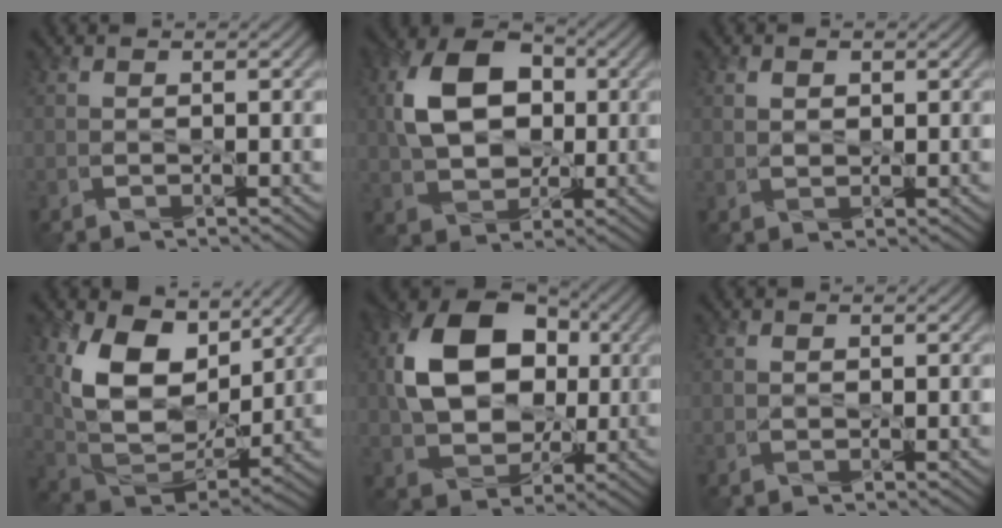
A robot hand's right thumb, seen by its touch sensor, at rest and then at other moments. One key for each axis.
{"total": 10.6, "fx": 1.4, "fy": 7.5, "fz": 7.4, "tx": -0.156, "ty": 0.014, "tz": 0.017}
{"total": 1.6, "fx": 0.7, "fy": 1.1, "fz": 0.9, "tx": -0.020, "ty": -0.002, "tz": 0.016}
{"total": 13.2, "fx": 5.2, "fy": 8.4, "fz": 8.7, "tx": -0.186, "ty": -0.011, "tz": 0.096}
{"total": 13.3, "fx": 1.7, "fy": 9.6, "fz": 9.0, "tx": -0.184, "ty": 0.010, "tz": 0.031}
{"total": 0.6, "fx": 0.2, "fy": 0.4, "fz": 0.3, "tx": -0.007, "ty": -0.001, "tz": 0.003}